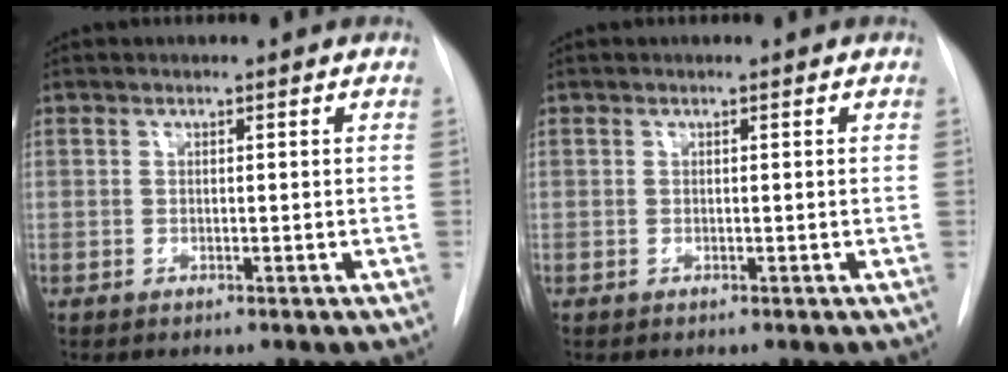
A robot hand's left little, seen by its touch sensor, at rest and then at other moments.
{"total": 0.0}